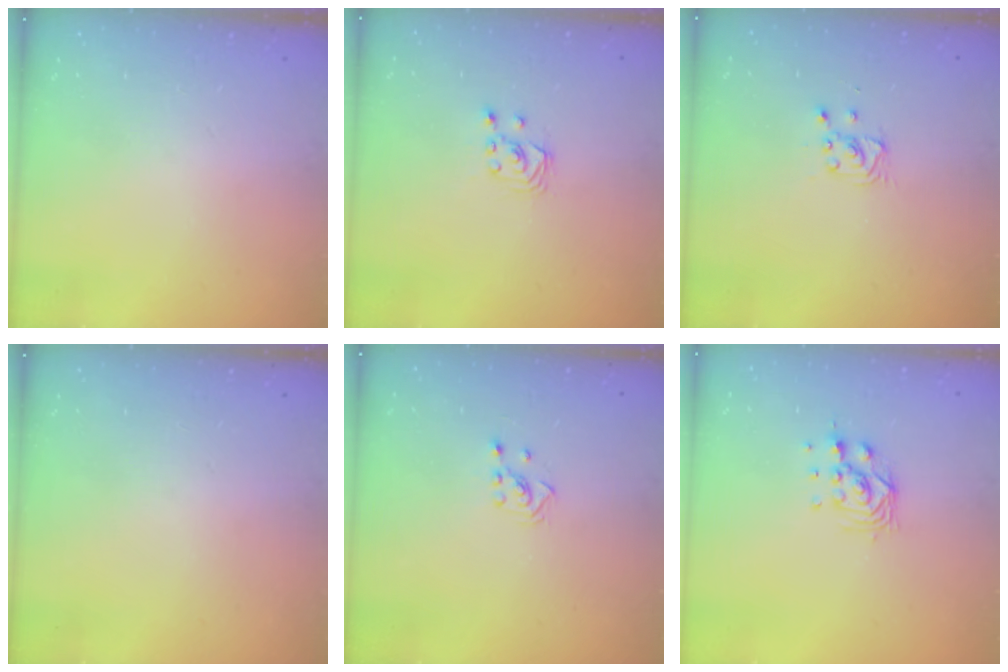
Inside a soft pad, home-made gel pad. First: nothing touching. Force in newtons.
{"total": 2.9, "press": 2.8, "slide": 0.3}
{"total": 2.9, "press": 2.9, "slide": 0.4}
{"total": 0.0}
{"total": 2.3, "press": 2.2, "slide": 0.8}
{"total": 7.9, "press": 7.8, "slide": 0.6}